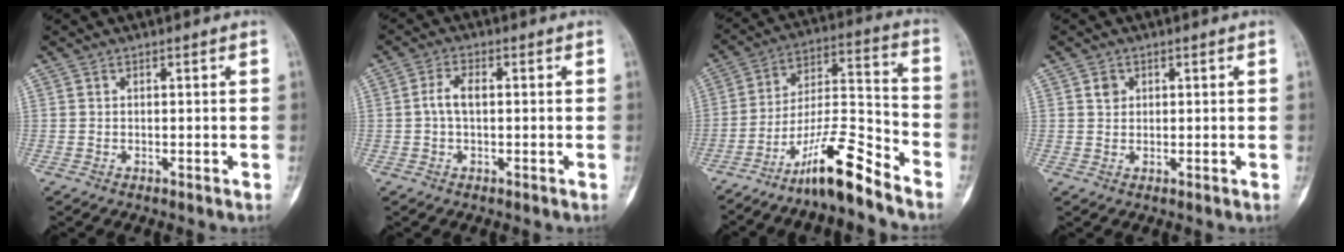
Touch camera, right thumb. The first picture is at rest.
{"total": 3.5, "force": [0.1, 1.8, 3.0], "torque": [-0.065, 0.011, -0.002]}
{"total": 13.8, "force": [-10.5, 2.1, 8.8], "torque": [-0.161, 0.092, -0.187]}
{"total": 1.8, "force": [0.7, 1.5, 0.7], "torque": [-0.002, -0.002, 0.011]}